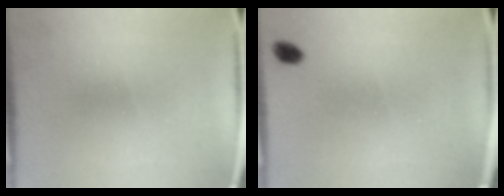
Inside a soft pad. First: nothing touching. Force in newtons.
{"total": 2.0}